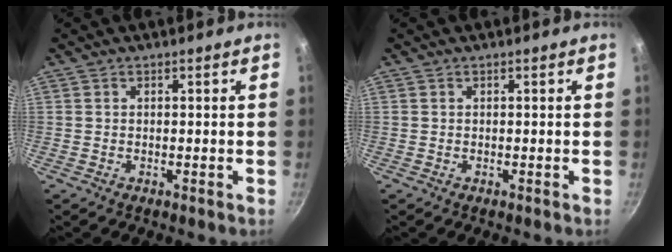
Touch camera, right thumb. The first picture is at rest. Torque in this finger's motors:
{"motor_torque": [-0.30, 0.16, 0.02, -0.02, 0.00]}